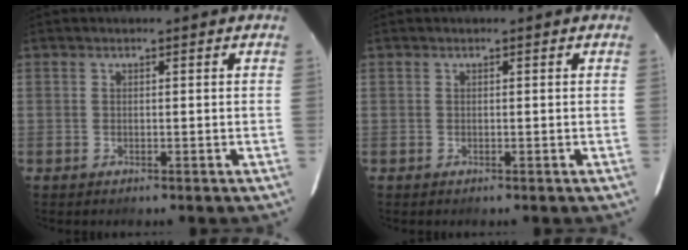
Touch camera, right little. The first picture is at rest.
{"total": 0.0}